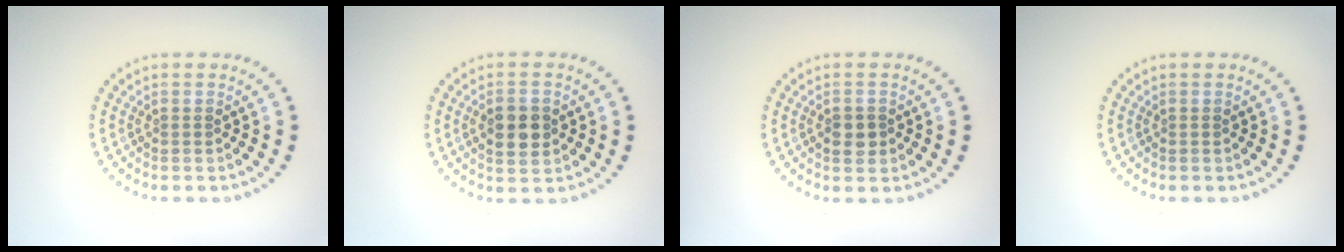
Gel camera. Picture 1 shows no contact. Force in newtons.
{"total": 3.3, "press": 3.3, "slide": 0.1}
{"total": 1.7, "press": 1.7, "slide": 0.5}
{"total": 0.0}